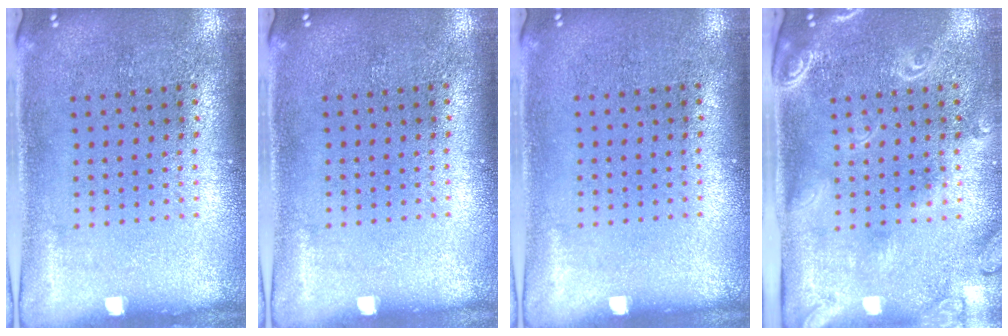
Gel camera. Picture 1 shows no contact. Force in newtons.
{"total": 0.0}
{"total": 0.0}
{"total": 2.4, "press": 1.9, "slide": 1.4}